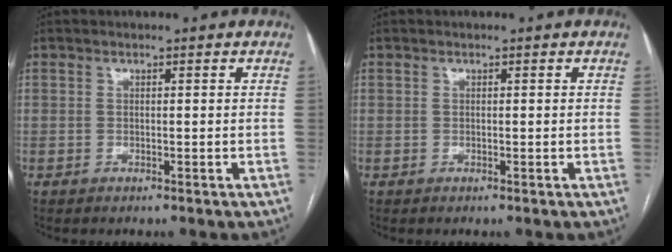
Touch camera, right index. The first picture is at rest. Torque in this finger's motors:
{"motor_torque": [0.07, 0.04, 0.01, 0.01]}